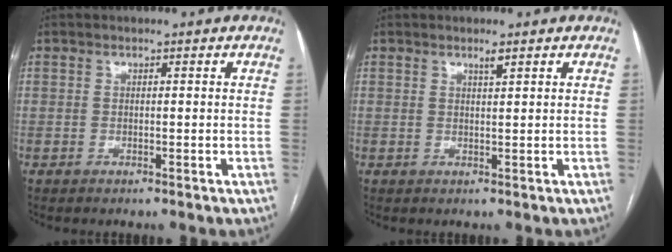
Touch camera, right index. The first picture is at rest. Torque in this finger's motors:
{"motor_torque": [0.02, 0.05, 0.02, 0.02]}